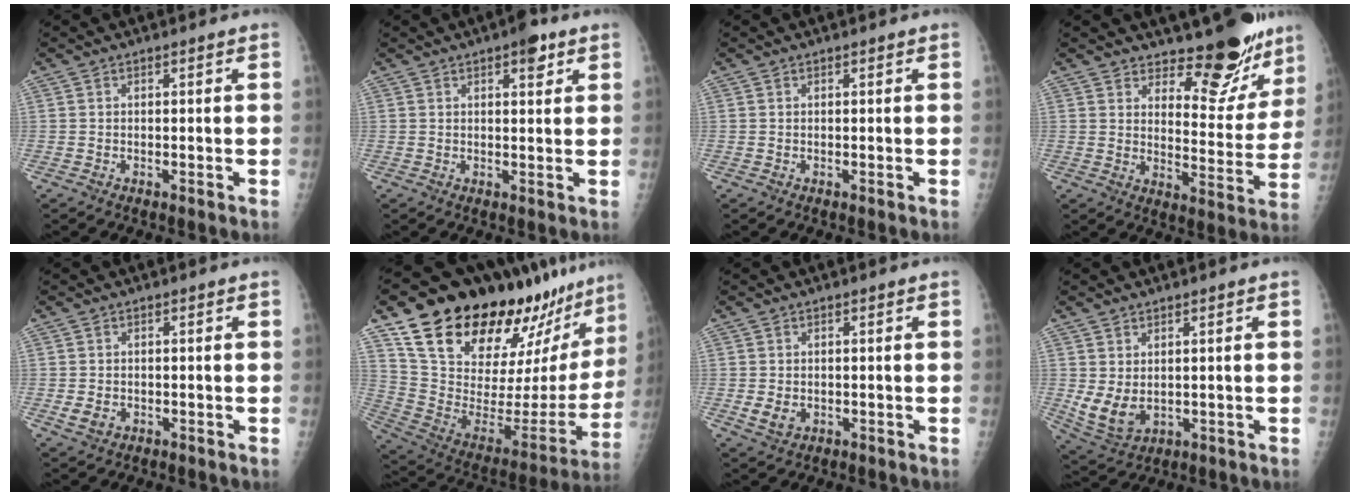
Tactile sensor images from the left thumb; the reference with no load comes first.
{"total": 4.0, "force": [2.2, 1.5, 2.9], "torque": [-0.027, -0.008, 0.027]}
{"total": 0.0}
{"total": 12.7, "force": [10.8, 4.8, 4.7], "torque": [-0.019, -0.103, 0.150]}
{"total": 2.4, "force": [-0.5, 1.9, 1.3], "torque": [-0.023, -0.002, -0.003]}
{"total": 33.0, "force": [26.0, 11.5, 16.9], "torque": [-0.242, -0.128, 0.386]}
{"total": 2.9, "force": [-0.3, 2.3, 1.7], "torque": [-0.026, -0.004, 0.004]}
{"total": 6.5, "force": [0.9, 4.5, 4.6], "torque": [-0.084, -0.018, 0.037]}